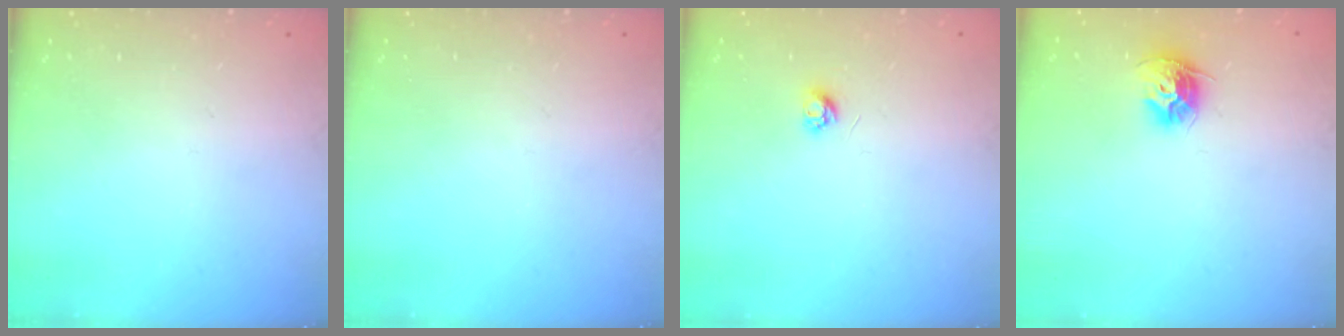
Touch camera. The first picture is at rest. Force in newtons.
{"total": 0.0}
{"total": 3.7, "press": 3.7, "slide": 0.3}
{"total": 9.9, "press": 9.9, "slide": 0.5}